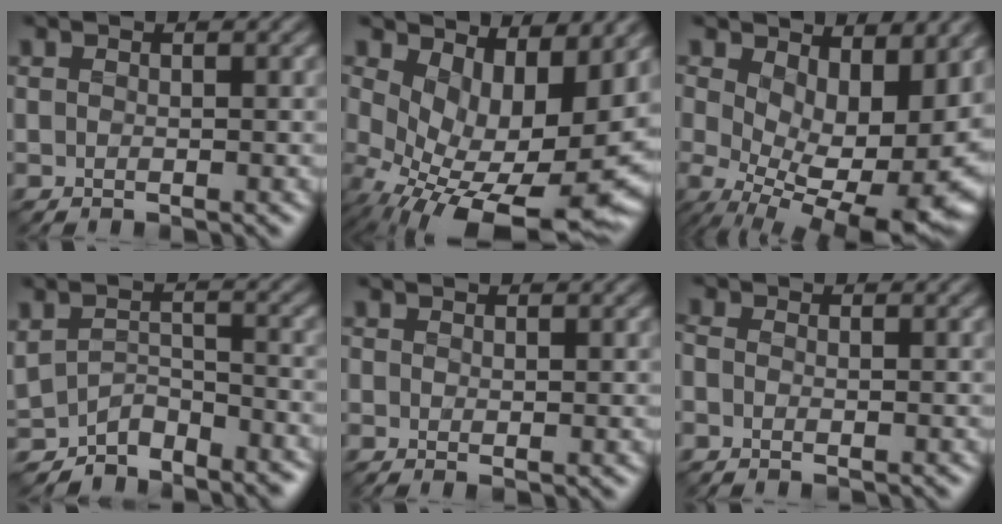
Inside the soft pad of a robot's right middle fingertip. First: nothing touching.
{"total": 13.0, "force": [-0.6, 6.9, 11.0], "torque": [-0.154, -0.031, 0.012]}
{"total": 13.0, "force": [0.2, 6.8, 11.0], "torque": [-0.132, -0.027, 0.031]}
{"total": 4.7, "force": [-4.5, 1.4, 0.4], "torque": [0.000, -0.010, -0.081]}
{"total": 0.0}
{"total": 1.2, "force": [-0.9, 0.7, 0.3], "torque": [-0.009, 0.005, -0.029]}